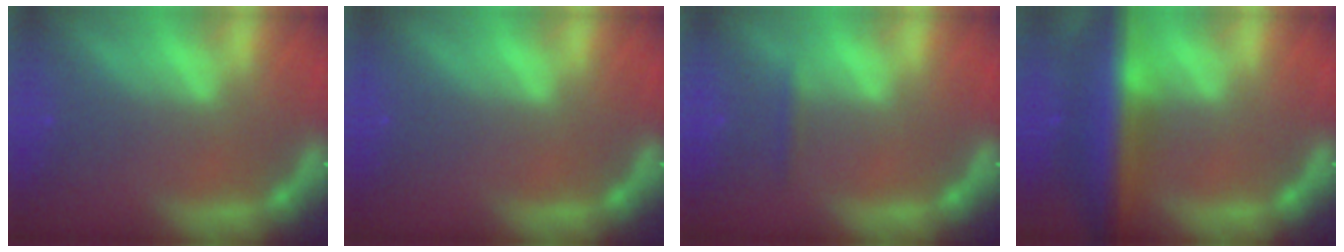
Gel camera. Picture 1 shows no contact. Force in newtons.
{"total": 0.0}
{"total": 0.9}
{"total": 9.5}